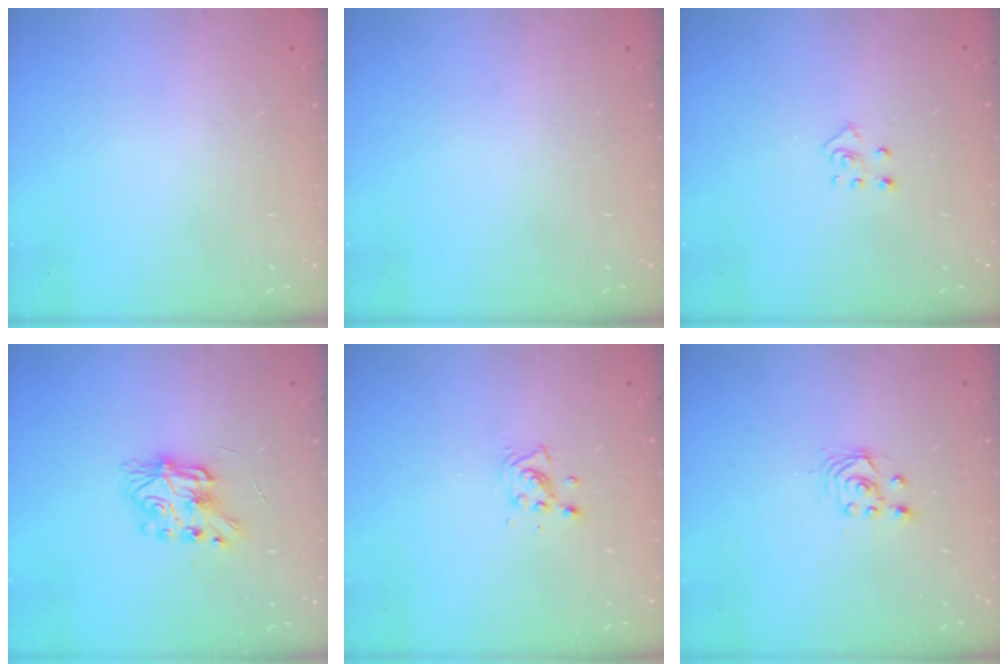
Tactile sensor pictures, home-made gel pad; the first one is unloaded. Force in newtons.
{"total": 0.0}
{"total": 3.9, "press": 3.8, "slide": 0.3}
{"total": 7.8, "press": 7.8, "slide": 0.1}
{"total": 5.1, "press": 4.9, "slide": 1.3}
{"total": 2.5, "press": 2.5, "slide": 0.2}